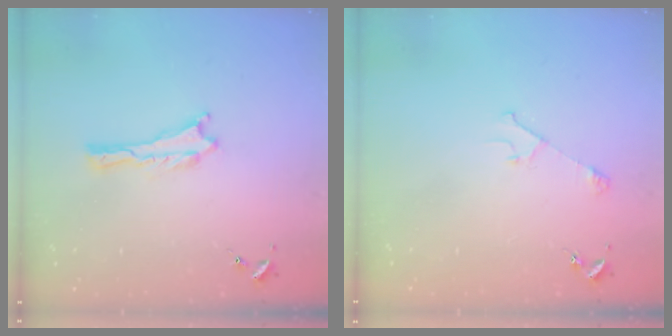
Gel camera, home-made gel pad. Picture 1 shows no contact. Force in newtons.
{"total": 3.2, "press": 3.2, "slide": 0.3}